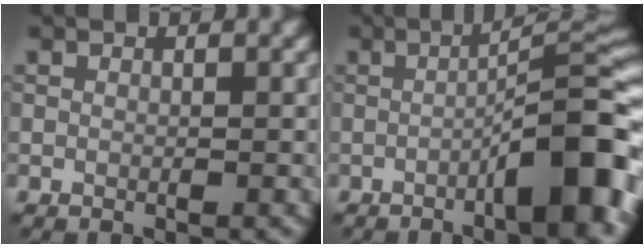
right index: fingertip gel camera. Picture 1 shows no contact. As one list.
[{"total": 9.6, "force": [-3.0, 2.0, 8.9], "torque": [-0.110, 0.016, -0.049]}]